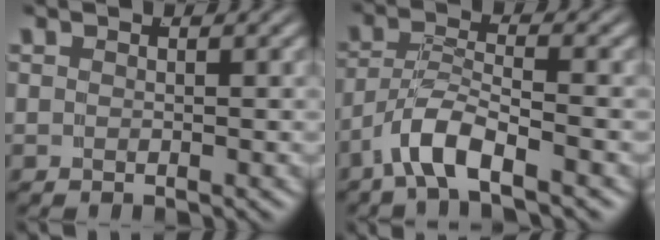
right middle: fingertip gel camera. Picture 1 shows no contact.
{"total": 3.9, "force": [-2.6, 1.1, 2.7], "torque": [-0.061, -0.015, -0.038]}